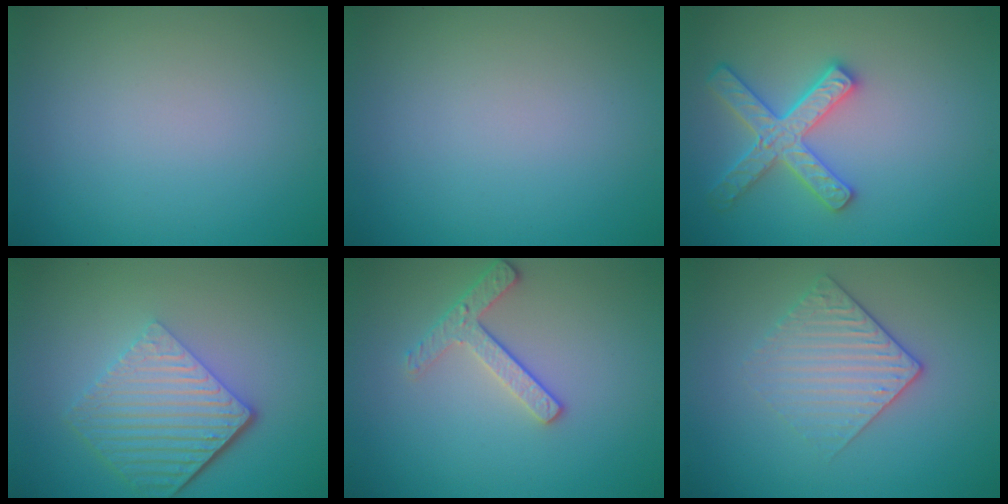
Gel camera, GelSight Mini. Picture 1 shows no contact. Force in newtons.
{"total": 0.0}
{"total": 4.2, "press": 3.9, "slide": 1.7}
{"total": 6.2, "press": 4.2, "slide": 4.6}
{"total": 2.4, "press": 2.3, "slide": 0.9}
{"total": 3.0, "press": 2.7, "slide": 1.3}